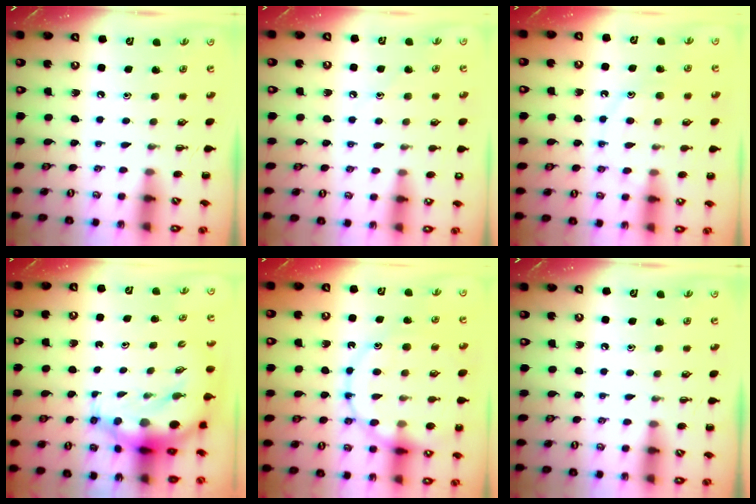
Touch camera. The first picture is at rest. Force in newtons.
{"total": 7.2, "press": 6.9, "slide": 2.0}
{"total": 11.5, "press": 11.5, "slide": 0.7}
{"total": 9.8, "press": 9.5, "slide": 2.3}
{"total": 18.1, "press": 17.9, "slide": 2.5}
{"total": 0.0}